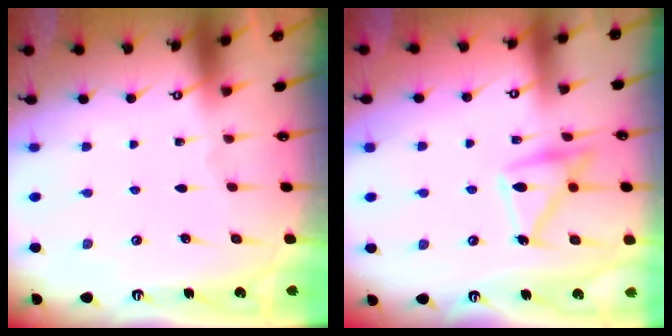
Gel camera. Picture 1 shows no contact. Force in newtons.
{"total": 15.5, "press": 15.4, "slide": 1.1}